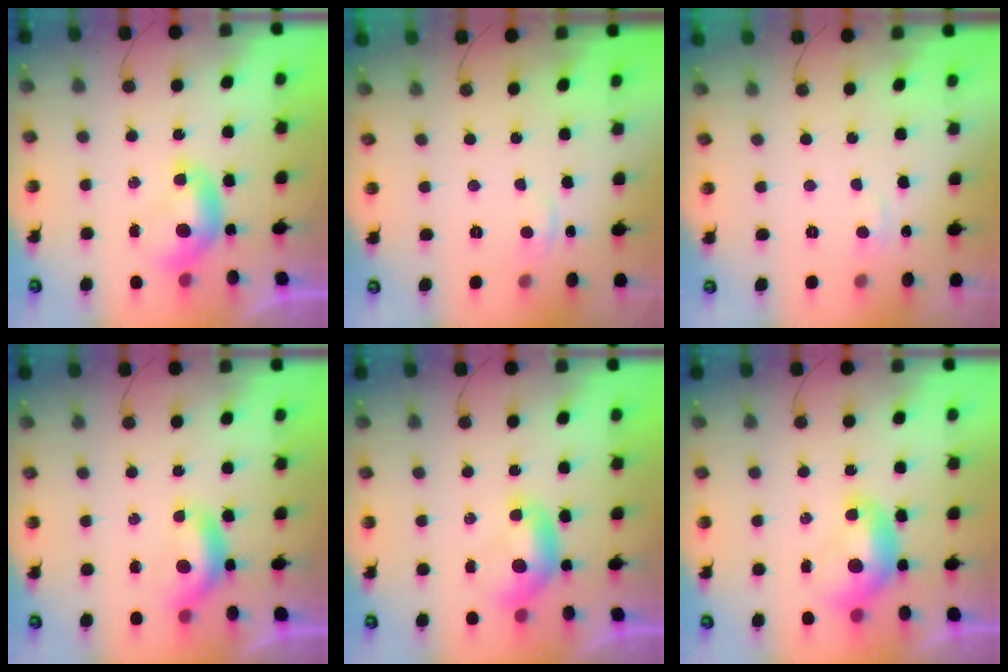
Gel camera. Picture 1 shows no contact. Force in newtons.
{"total": 1.5, "press": 1.3, "slide": 0.7}
{"total": 1.9, "press": 1.8, "slide": 0.6}
{"total": 0.9, "press": 0.7, "slide": 0.6}
{"total": 0.0}
{"total": 1.6, "press": 1.6, "slide": 0.3}